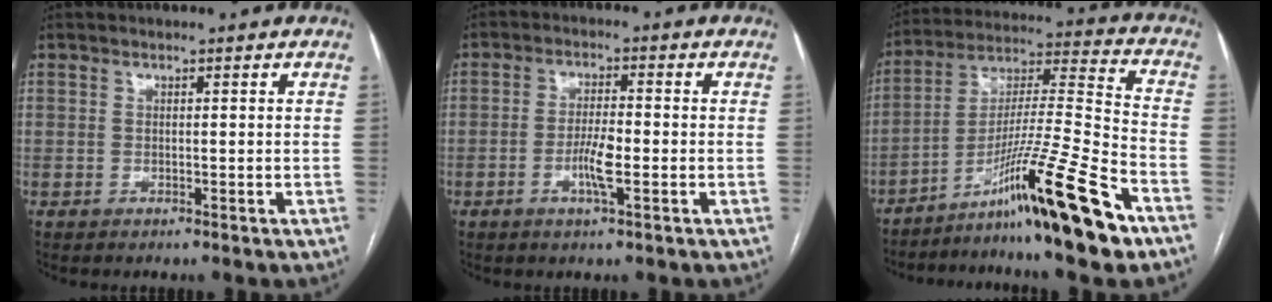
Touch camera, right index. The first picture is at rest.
{"total": 4.9, "force": [-1.6, 0.6, 4.6], "torque": [-0.090, -0.003, -0.030]}
{"total": 19.5, "force": [-12.1, -0.9, 15.2], "torque": [-0.275, -0.024, -0.206]}